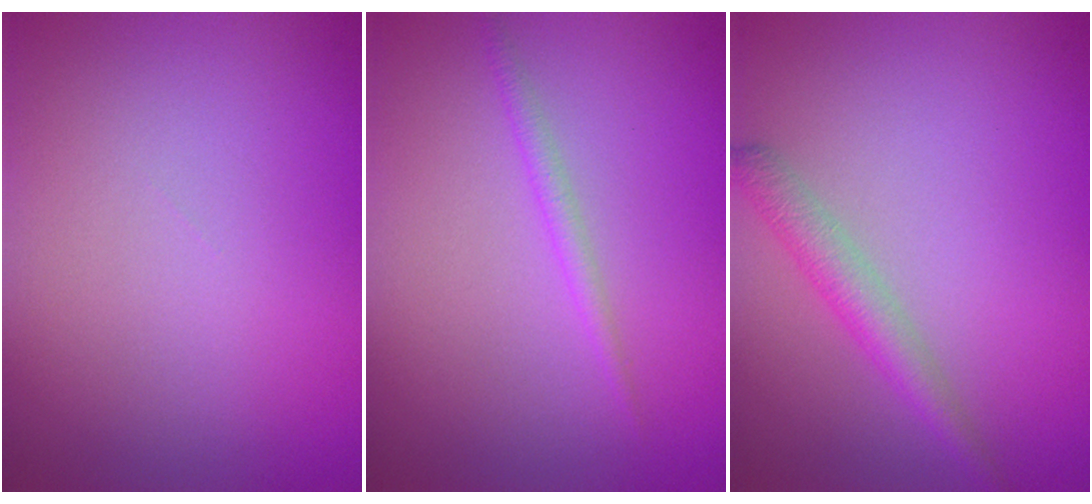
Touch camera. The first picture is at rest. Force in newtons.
{"total": 1.2, "press": 1.2, "slide": 0.1}
{"total": 2.5, "press": 2.5, "slide": 0.1}